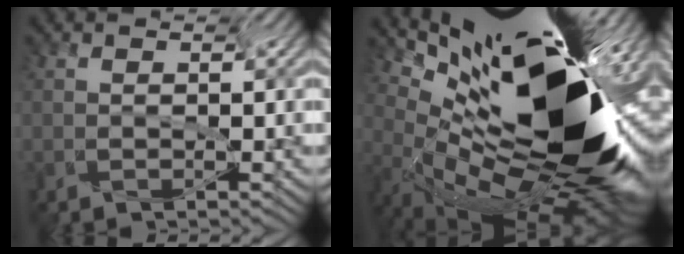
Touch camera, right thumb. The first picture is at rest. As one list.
[{"total": 16.3, "force": [-0.5, 6.1, 15.1], "torque": [-0.235, 0.010, 0.010]}]